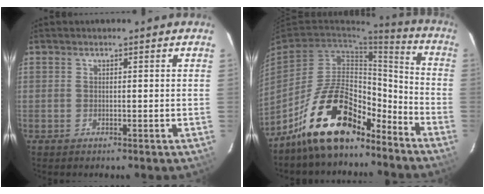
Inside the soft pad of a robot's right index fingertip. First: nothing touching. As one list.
[{"total": 18.6, "force": [-13.7, 7.6, 10.1], "torque": [-0.185, 0.032, -0.223]}]